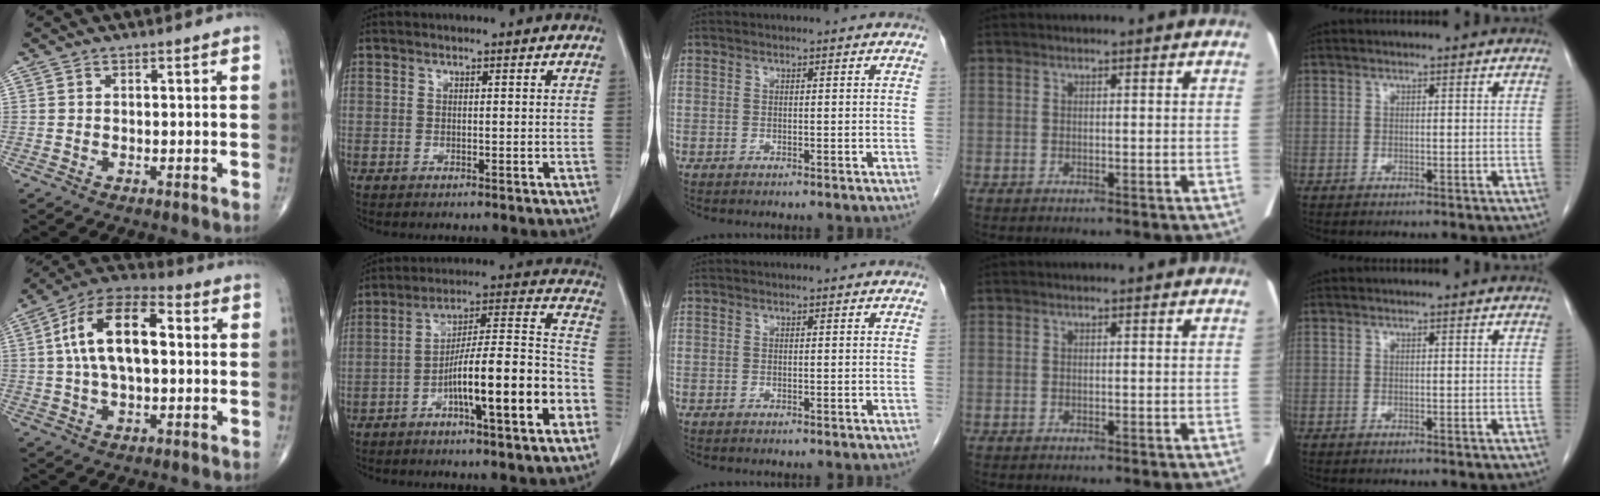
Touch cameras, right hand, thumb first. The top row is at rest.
{"thumb": {"total": 15.7, "force": [2.1, 7.9, 13.4], "torque": [-0.238, 0.031, 0.029]}, "index": {"total": 16.9, "force": [-6.8, 1.7, 15.4], "torque": [-0.233, 0.021, -0.106]}}